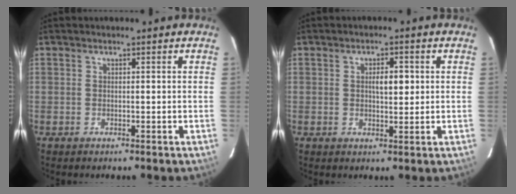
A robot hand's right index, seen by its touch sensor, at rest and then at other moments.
{"total": 3.4, "force": [0.6, 1.2, 3.1], "torque": [-0.051, 0.004, 0.010]}